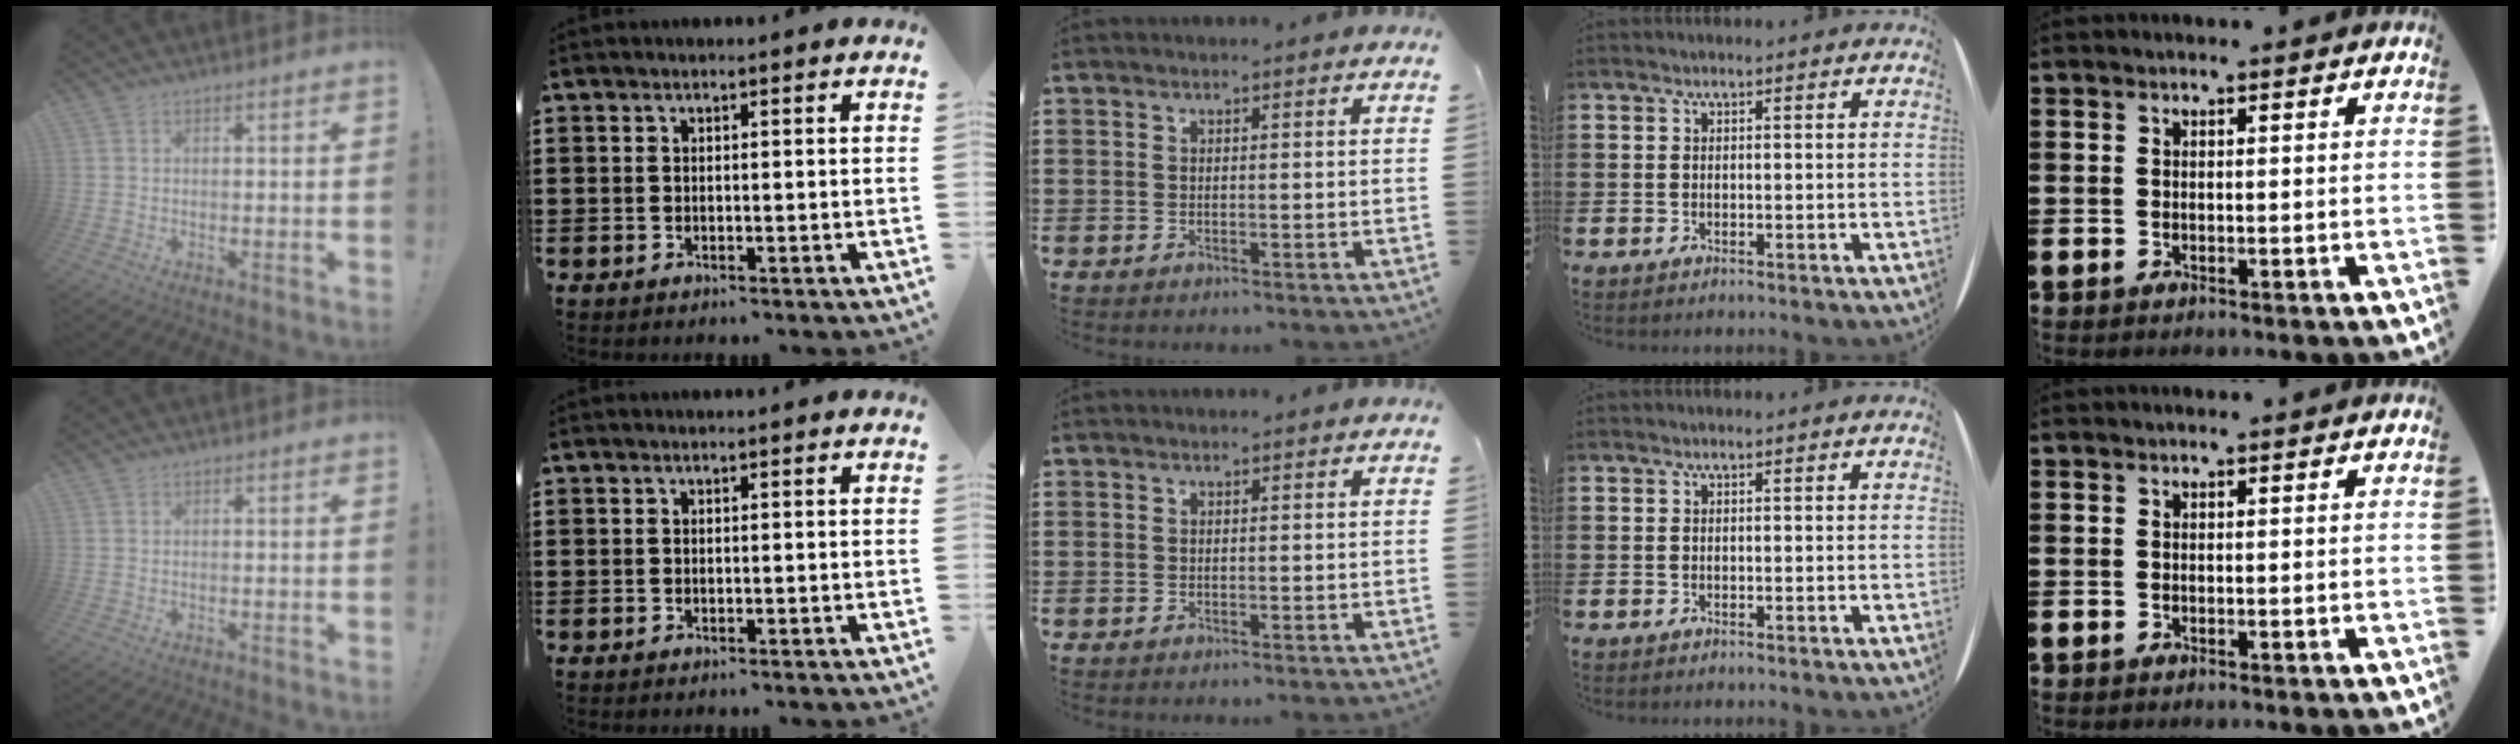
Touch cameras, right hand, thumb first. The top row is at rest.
{}